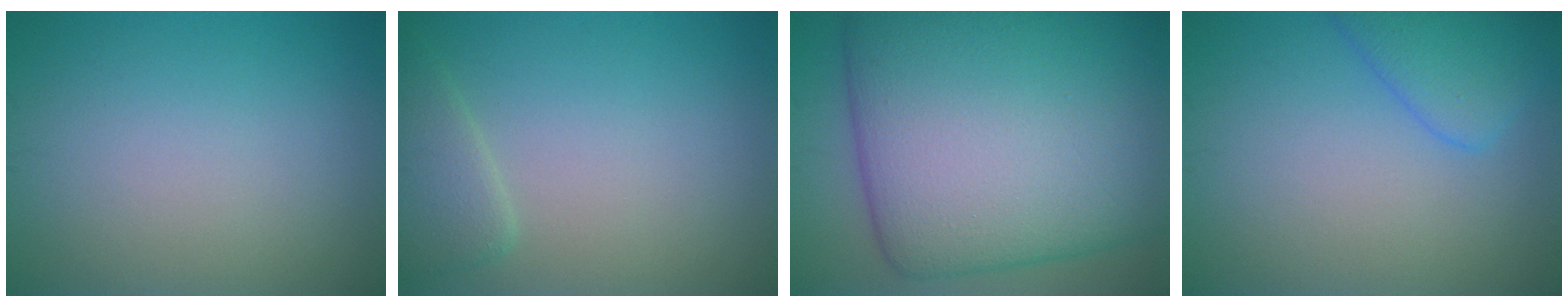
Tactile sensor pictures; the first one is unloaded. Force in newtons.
{"total": 2.6, "press": 2.6, "slide": 0.3}
{"total": 20.0, "press": 20.0, "slide": 0.3}
{"total": 3.5, "press": 3.5, "slide": 0.2}